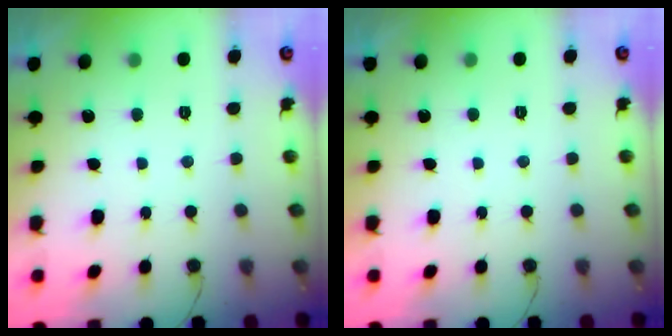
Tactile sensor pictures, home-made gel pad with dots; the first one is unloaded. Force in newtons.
{"total": 1.8, "press": 1.8, "slide": 0.0}